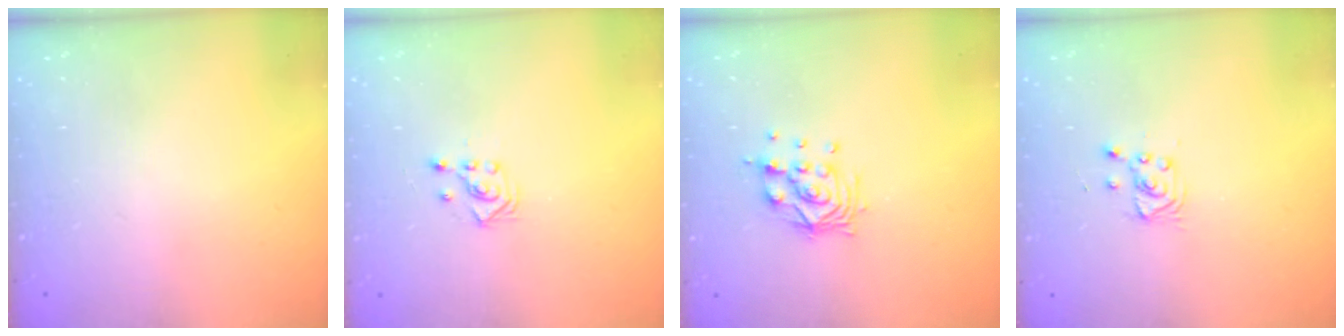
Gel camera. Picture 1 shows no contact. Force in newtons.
{"total": 2.9, "press": 2.7, "slide": 1.0}
{"total": 9.6, "press": 9.5, "slide": 1.2}
{"total": 2.9, "press": 2.9, "slide": 0.4}